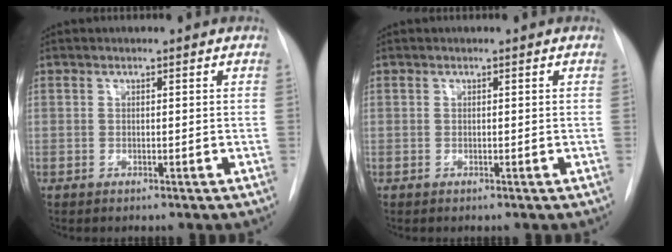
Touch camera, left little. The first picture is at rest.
{"total": 0.0}